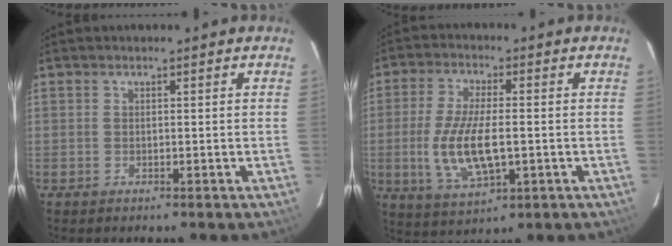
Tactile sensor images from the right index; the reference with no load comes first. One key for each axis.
{"total": 11.8, "fx": -1.8, "fy": 4.4, "fz": 10.8, "tx": -0.221, "ty": -0.011, "tz": -0.028}